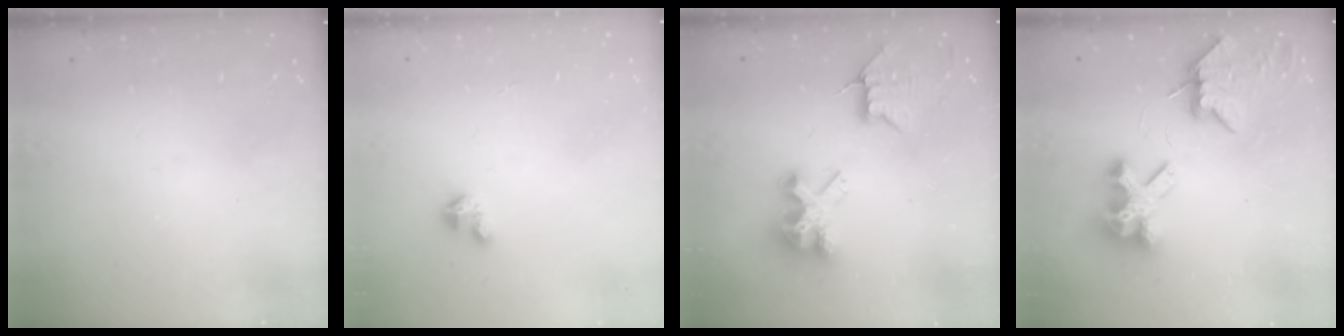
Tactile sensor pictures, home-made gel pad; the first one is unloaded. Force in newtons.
{"total": 1.9, "press": 1.9, "slide": 0.1}
{"total": 8.0, "press": 8.0, "slide": 0.5}
{"total": 8.0, "press": 8.0, "slide": 1.1}